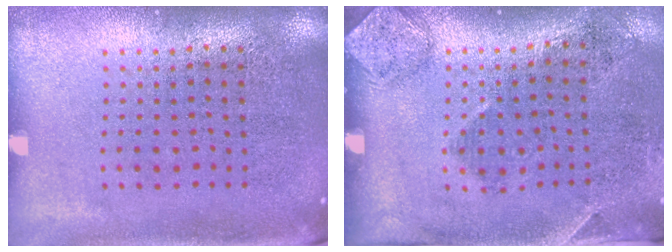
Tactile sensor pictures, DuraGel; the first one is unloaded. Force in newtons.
{"total": 1.8, "press": 1.1, "slide": 1.4}